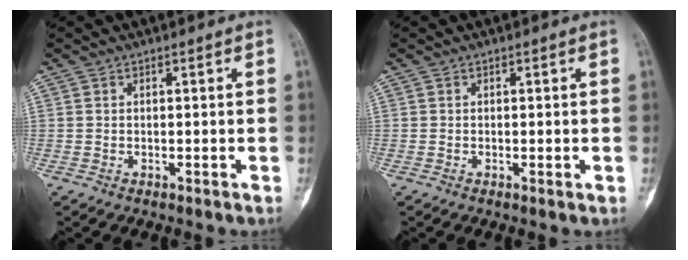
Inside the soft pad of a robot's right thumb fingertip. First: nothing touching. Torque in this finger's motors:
{"motor_torque": [0.14, -0.57, -0.30, -0.05, -0.09]}